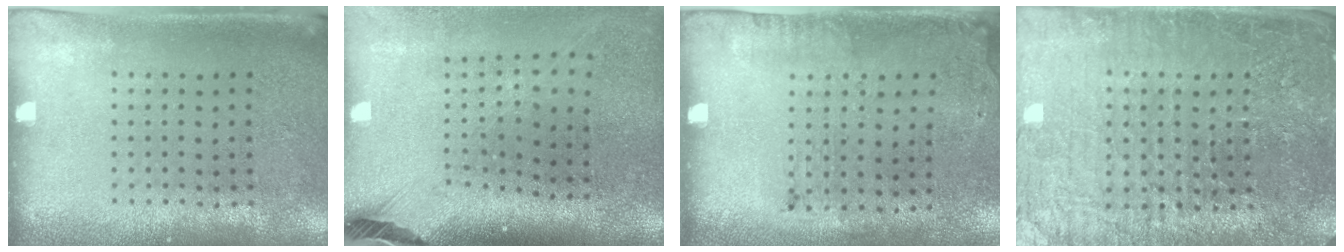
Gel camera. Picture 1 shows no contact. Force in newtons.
{"total": 2.6, "press": 1.8, "slide": 1.8}
{"total": 1.8, "press": 1.2, "slide": 1.4}
{"total": 5.6, "press": 5.1, "slide": 2.5}